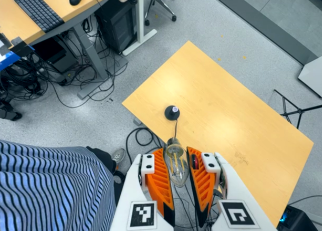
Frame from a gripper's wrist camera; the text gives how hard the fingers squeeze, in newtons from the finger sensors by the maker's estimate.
{"total": 20.9, "left": 24.8, "right": 17.0}